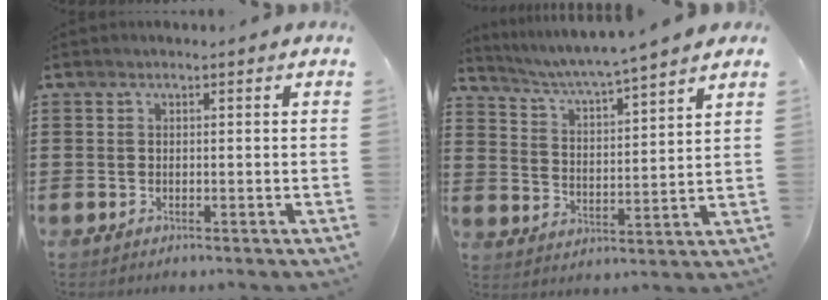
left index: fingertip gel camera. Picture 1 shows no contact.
{"total": 4.3, "force": [4.0, -0.9, 1.4], "torque": [-0.048, -0.035, 0.062]}